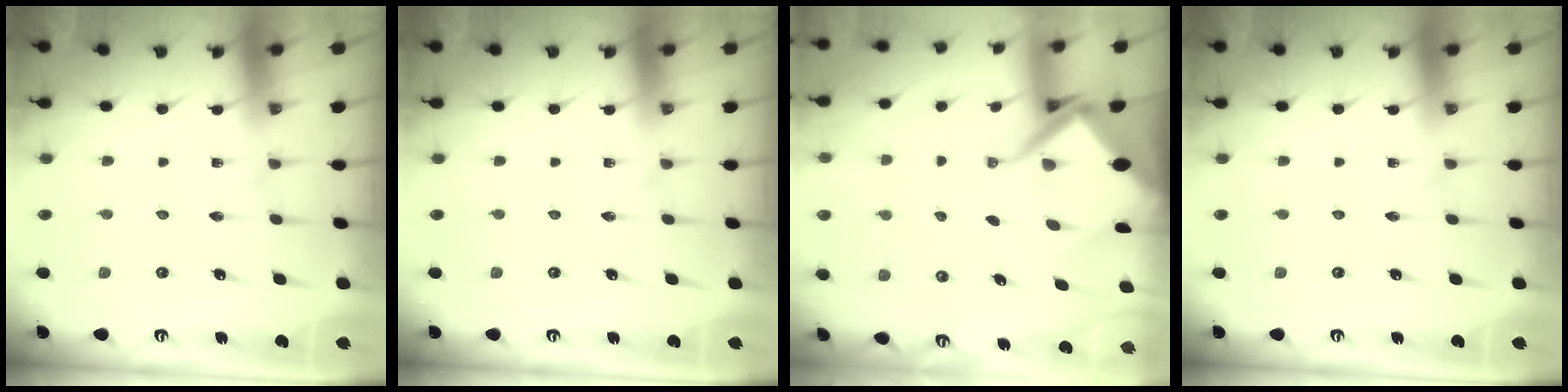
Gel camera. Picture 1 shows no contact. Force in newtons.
{"total": 0.0}
{"total": 7.8, "press": 7.7, "slide": 0.9}
{"total": 0.0}